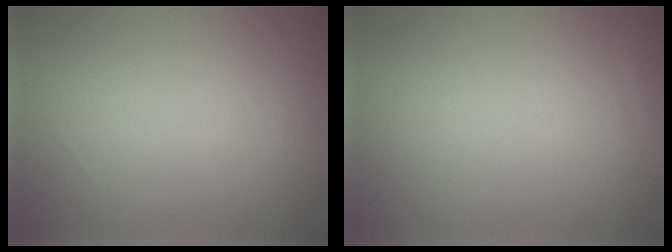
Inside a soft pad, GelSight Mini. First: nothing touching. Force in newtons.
{"total": 0.7, "press": 0.7, "slide": 0.0}